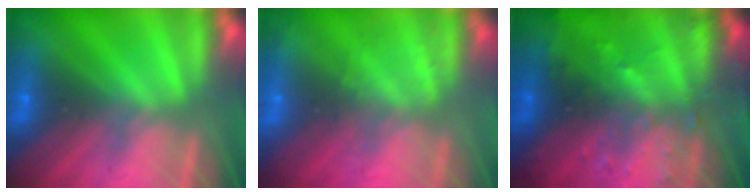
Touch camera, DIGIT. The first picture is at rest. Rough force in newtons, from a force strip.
{"total": 2.2}
{"total": 6.5}